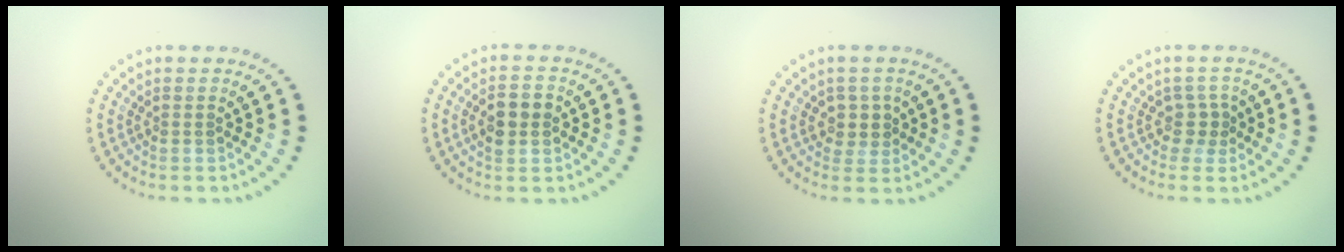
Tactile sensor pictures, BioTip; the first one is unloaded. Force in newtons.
{"total": 3.3, "press": 3.3, "slide": 0.2}
{"total": 2.0, "press": 1.7, "slide": 1.1}
{"total": 1.6, "press": 1.2, "slide": 1.1}